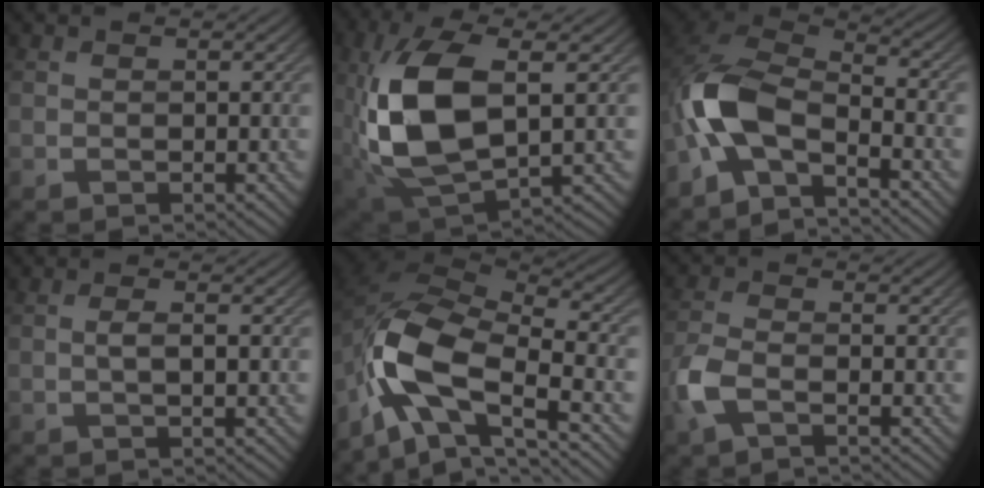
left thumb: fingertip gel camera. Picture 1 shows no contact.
{"total": 13.3, "force": [1.0, 6.7, 11.4], "torque": [-0.264, -0.002, 0.024]}
{"total": 10.6, "force": [-4.6, 5.1, 8.0], "torque": [-0.164, 0.005, -0.112]}
{"total": 1.7, "force": [0.0, 0.4, 1.6], "torque": [-0.032, 0.005, -0.002]}
{"total": 13.2, "force": [-6.2, 6.2, 9.9], "torque": [-0.212, -0.024, -0.117]}
{"total": 4.7, "force": [-2.3, 2.0, 3.6], "torque": [-0.095, -0.005, -0.061]}